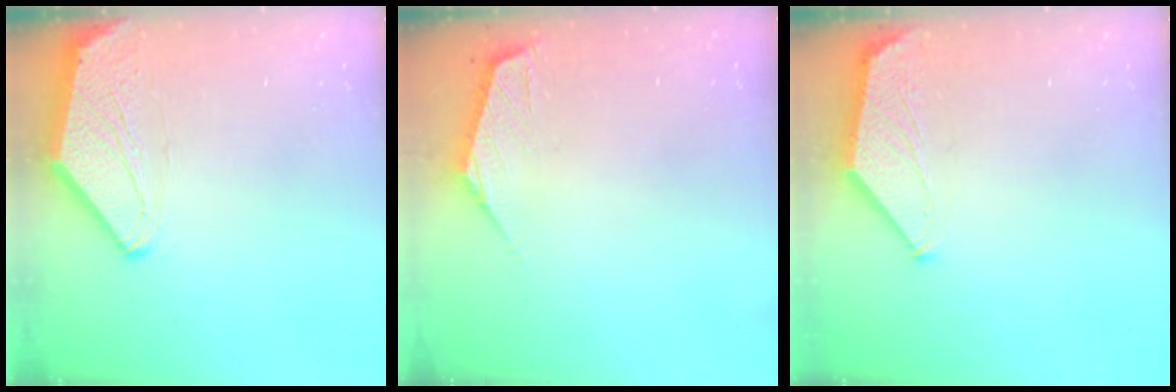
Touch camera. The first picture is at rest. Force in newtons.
{"total": 1.3, "press": 1.2, "slide": 0.5}
{"total": 1.6, "press": 1.6, "slide": 0.4}